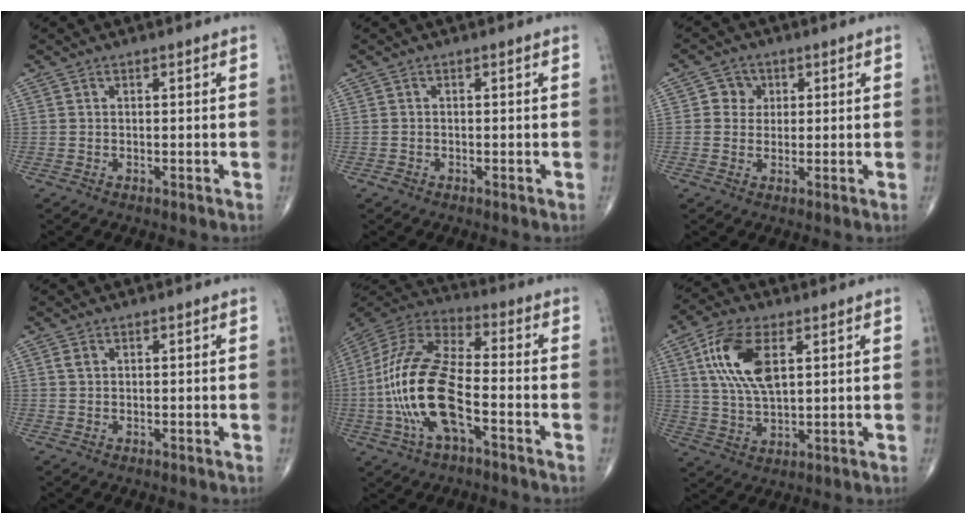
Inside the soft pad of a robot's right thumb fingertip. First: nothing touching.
{"total": 0.6, "force": [-0.4, 0.5, 0.1], "torque": [0.002, 0.002, -0.009]}
{"total": 3.6, "force": [0.8, 3.4, 0.9], "torque": [0.011, 0.004, 0.005]}
{"total": 1.2, "force": [0.5, 0.8, 0.7], "torque": [-0.015, 0.003, 0.011]}
{"total": 18.8, "force": [-4.7, 7.7, 16.5], "torque": [-0.351, 0.035, -0.088]}
{"total": 12.8, "force": [4.1, 6.1, 10.5], "torque": [-0.210, -0.004, 0.080]}